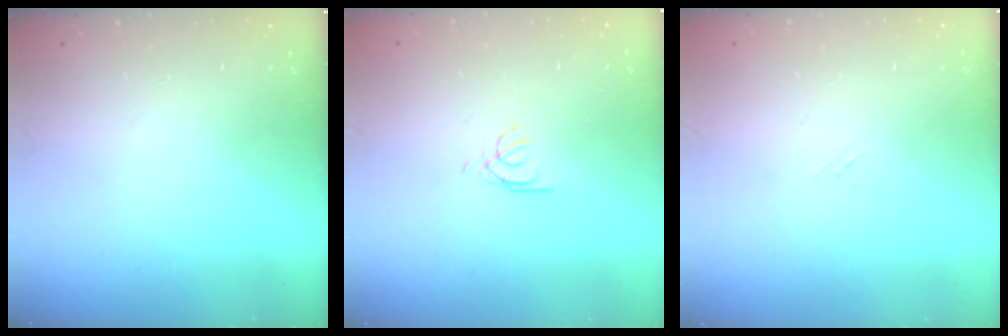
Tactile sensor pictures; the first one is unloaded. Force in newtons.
{"total": 2.4, "press": 2.3, "slide": 0.4}
{"total": 1.7, "press": 1.6, "slide": 0.2}